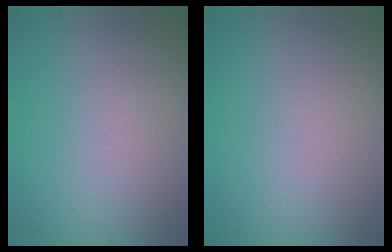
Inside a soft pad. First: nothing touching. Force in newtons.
{"total": 0.0}